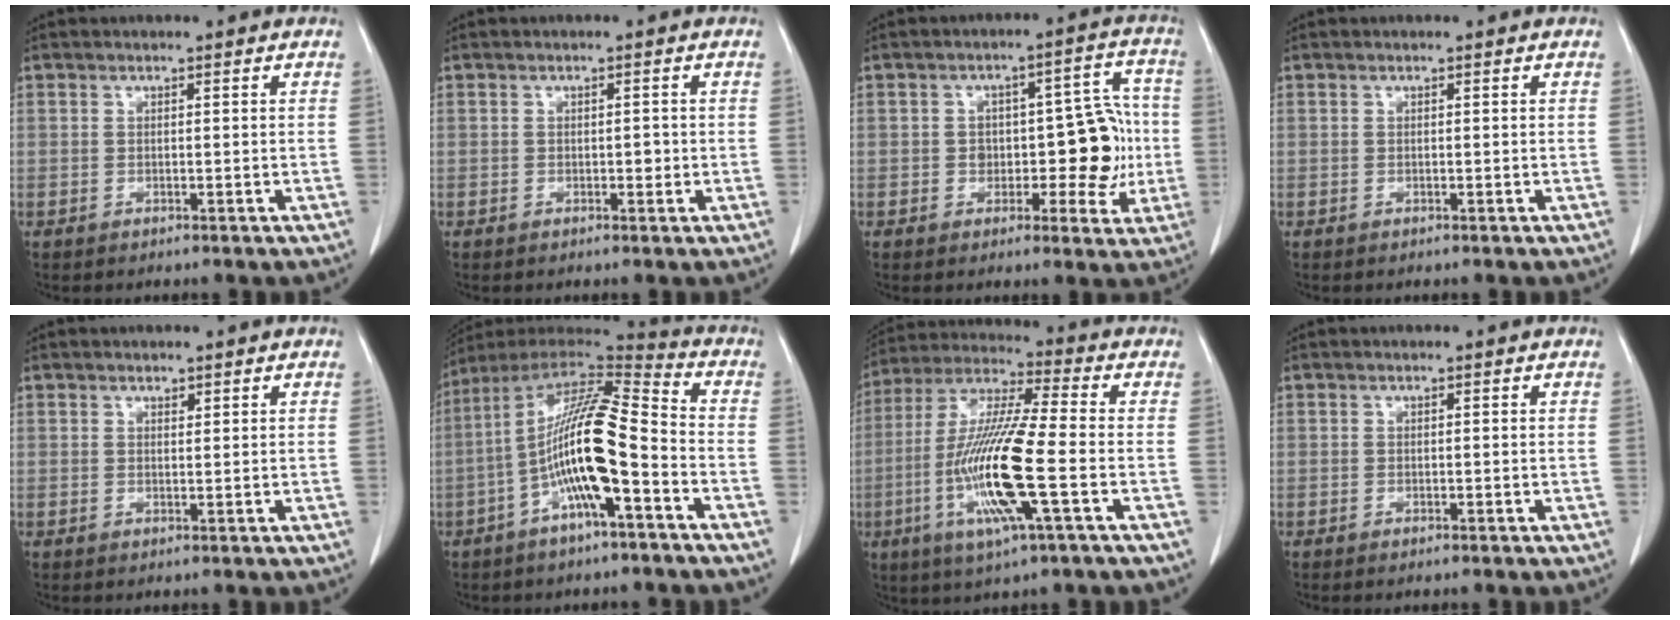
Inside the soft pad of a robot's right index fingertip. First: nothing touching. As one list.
[{"total": 1.2, "force": [-0.2, 0.7, 0.9], "torque": [-0.012, 0.001, -0.002]}, {"total": 10.3, "force": [-1.2, 5.3, 8.8], "torque": [-0.096, 0.038, -0.008]}, {"total": 0.0}, {"total": 0.7, "force": [0.5, 0.3, 0.3], "torque": [-0.005, -0.004, 0.008]}, {"total": 15.5, "force": [-4.6, 1.9, 14.7], "torque": [-0.273, 0.014, -0.085]}, {"total": 15.7, "force": [-4.0, 0.7, 15.2], "torque": [-0.313, -0.014, -0.081]}, {"total": 0.5, "force": [-0.4, 0.0, 0.3], "torque": [-0.010, -0.001, -0.008]}]